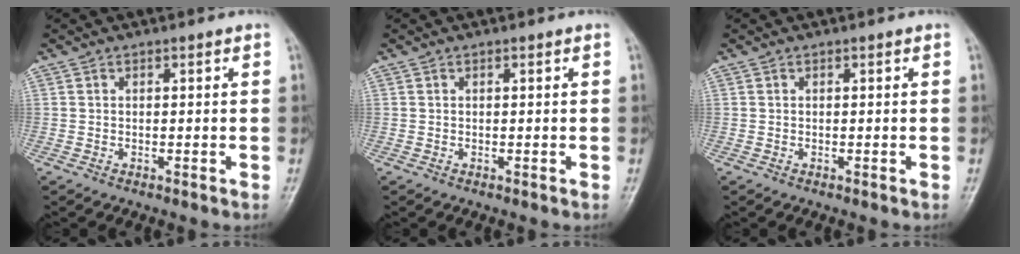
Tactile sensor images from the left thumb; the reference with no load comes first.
{"total": 0.0}
{"total": 0.0}